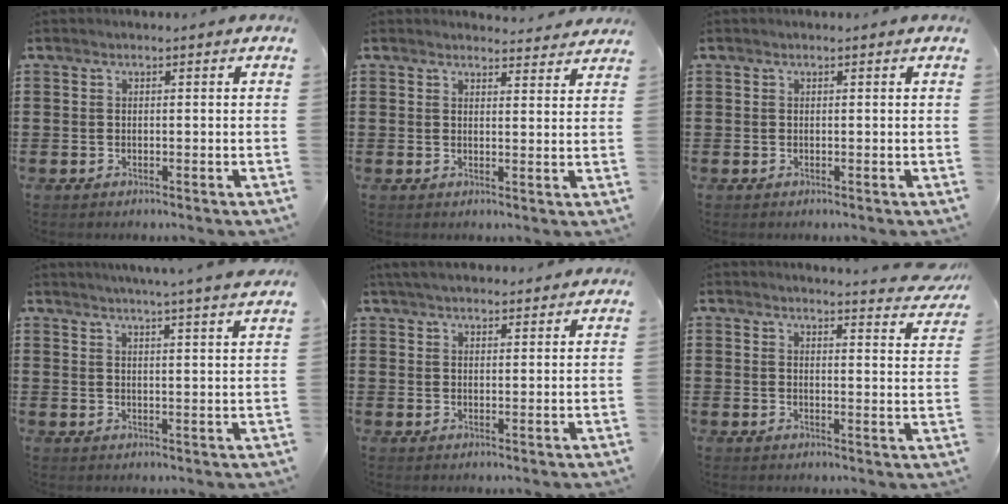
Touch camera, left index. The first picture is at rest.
{"total": 2.7, "force": [2.7, 0.4, 0.2], "torque": [-0.005, -0.013, 0.048]}
{"total": 0.0}
{"total": 3.9, "force": [3.6, -1.1, 1.1], "torque": [-0.033, -0.018, 0.061]}
{"total": 3.8, "force": [3.7, 0.6, 1.1], "torque": [-0.030, -0.002, 0.070]}
{"total": 3.7, "force": [3.6, -0.3, 0.9], "torque": [-0.017, -0.025, 0.061]}